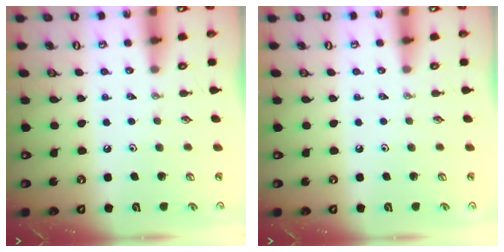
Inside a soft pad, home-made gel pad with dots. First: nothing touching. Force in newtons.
{"total": 0.0}